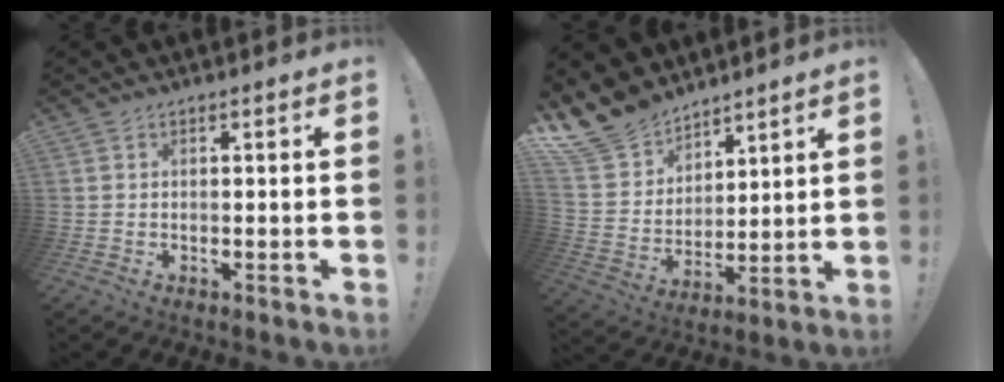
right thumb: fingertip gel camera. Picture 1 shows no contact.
{"total": 13.5, "force": [11.2, 7.1, 2.6], "torque": [-0.077, -0.086, 0.219]}